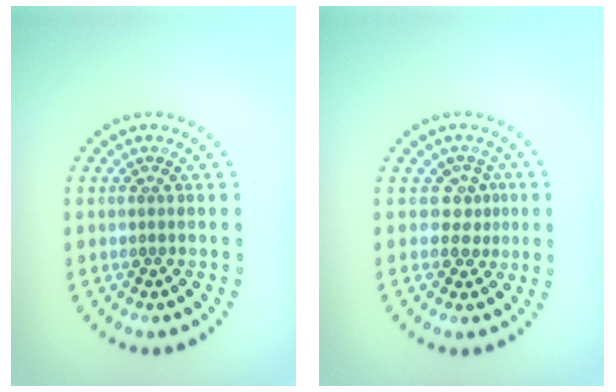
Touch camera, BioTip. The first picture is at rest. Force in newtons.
{"total": 2.1, "press": 1.4, "slide": 1.6}